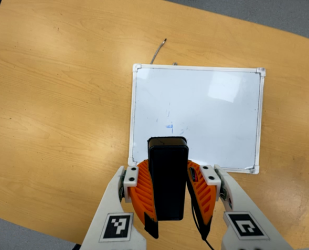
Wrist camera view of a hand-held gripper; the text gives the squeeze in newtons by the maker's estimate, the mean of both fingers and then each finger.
{"total": 7.7, "left": 6.3, "right": 9.1}